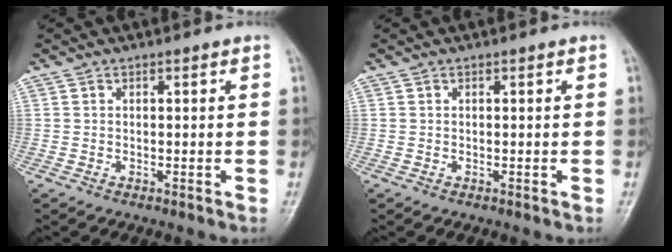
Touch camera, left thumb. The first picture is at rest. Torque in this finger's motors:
{"motor_torque": [-0.03, 0.03, -0.06, -0.04, 0.00]}